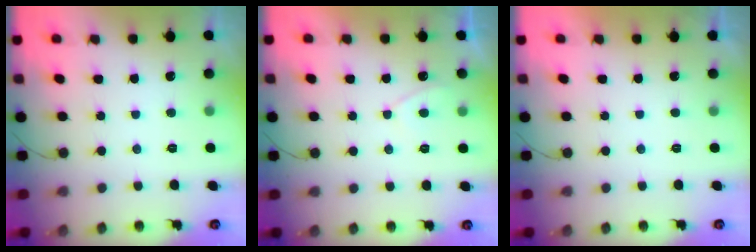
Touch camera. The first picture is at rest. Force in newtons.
{"total": 2.3, "press": 2.2, "slide": 0.4}
{"total": 2.1, "press": 2.1, "slide": 0.4}